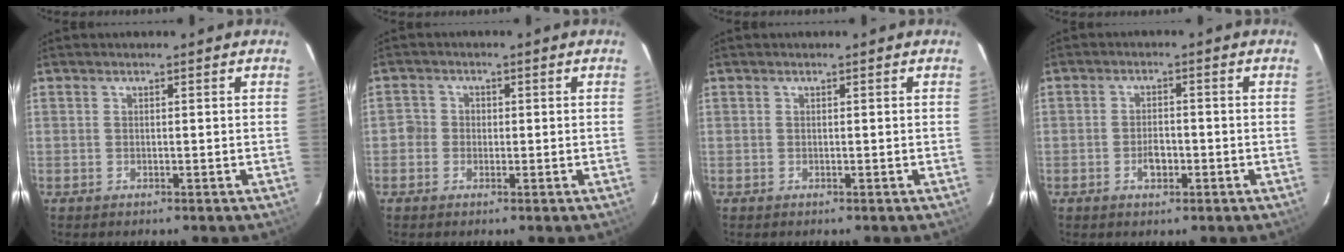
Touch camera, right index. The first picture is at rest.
{"total": 2.6, "force": [-0.9, 2.4, 0.3], "torque": [-0.003, 0.009, -0.021]}
{"total": 0.0}
{"total": 3.3, "force": [-1.4, 1.9, 2.3], "torque": [-0.044, 0.002, -0.022]}